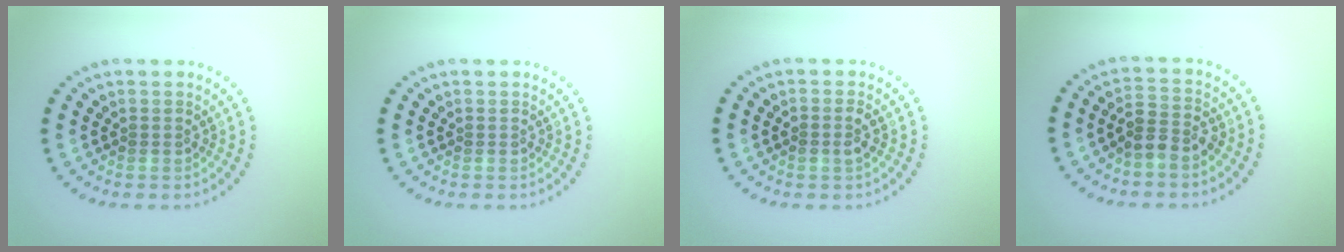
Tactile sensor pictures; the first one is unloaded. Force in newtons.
{"total": 0.0}
{"total": 1.2, "press": 1.2, "slide": 0.1}
{"total": 2.6, "press": 2.4, "slide": 1.0}